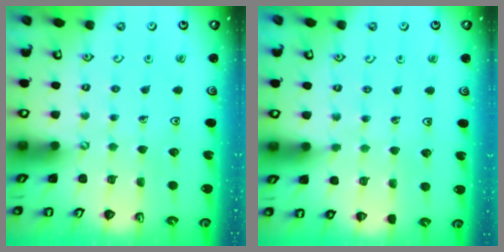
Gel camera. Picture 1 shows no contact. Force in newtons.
{"total": 3.0, "press": 2.9, "slide": 0.5}